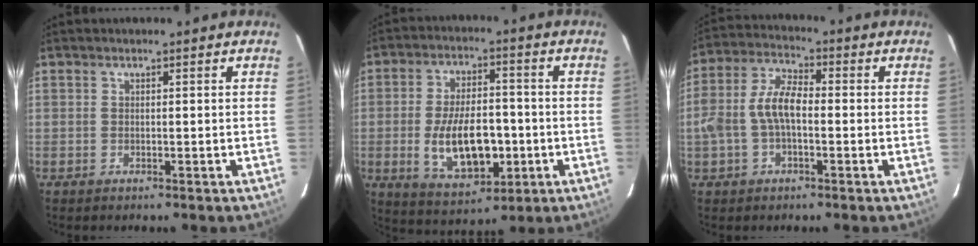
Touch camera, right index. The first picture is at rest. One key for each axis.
{"total": 13.8, "fx": -2.8, "fy": 7.1, "fz": 11.5, "tx": -0.218, "ty": -0.004, "tz": -0.030}
{"total": 8.7, "fx": -1.5, "fy": 4.4, "fz": 7.4, "tx": -0.158, "ty": 0.018, "tz": -0.029}